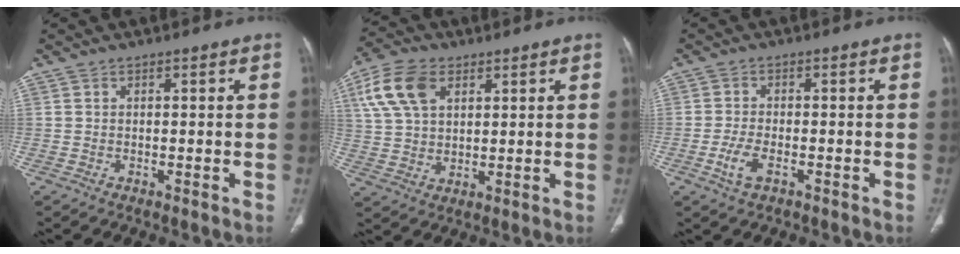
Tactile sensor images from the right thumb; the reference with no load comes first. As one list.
[{"total": 11.5, "force": [4.7, 7.1, 7.7], "torque": [-0.150, 0.000, 0.094]}, {"total": 4.1, "force": [-1.7, 1.9, 3.1], "torque": [-0.072, 0.005, -0.031]}]